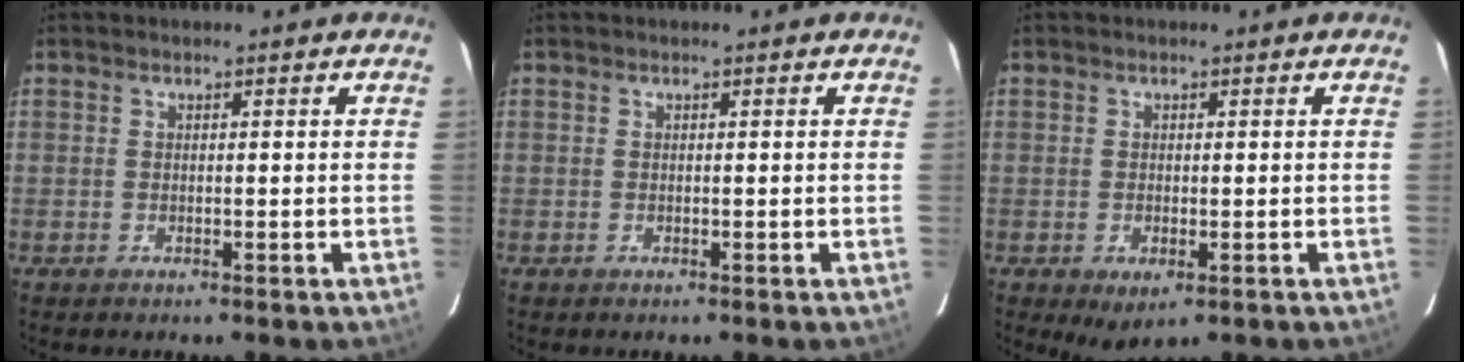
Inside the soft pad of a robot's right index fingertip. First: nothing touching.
{"total": 0.0}
{"total": 3.0, "force": [-1.1, 1.4, 2.3], "torque": [-0.036, -0.006, -0.003]}